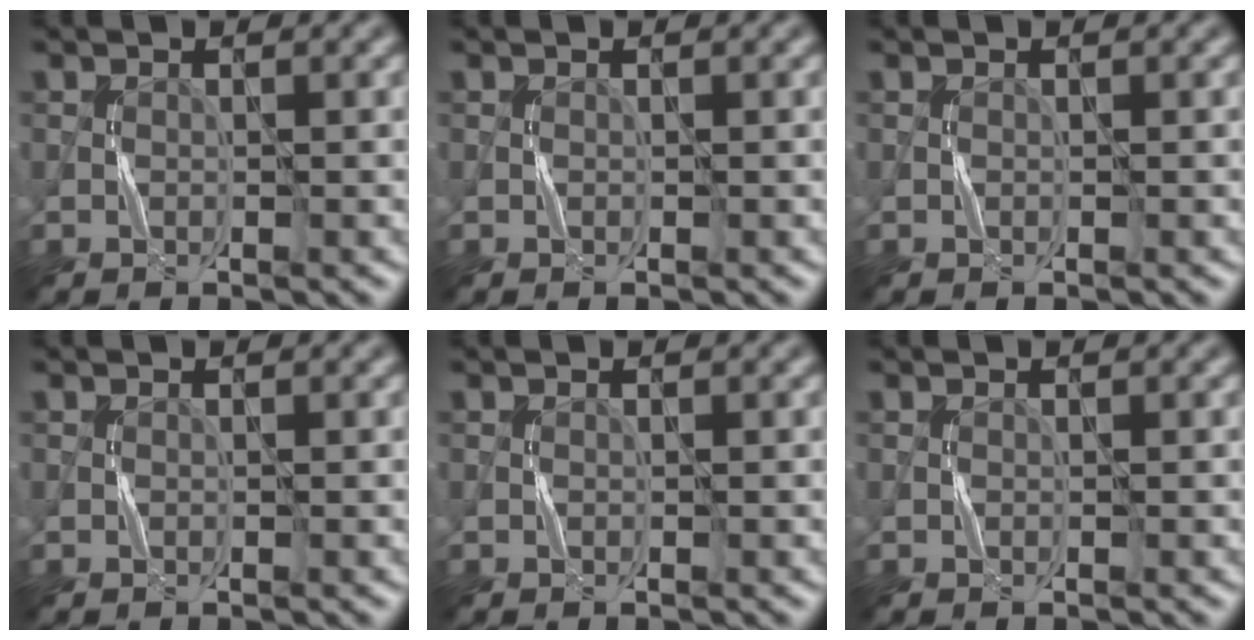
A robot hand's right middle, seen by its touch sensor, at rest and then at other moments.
{"total": 0.0}
{"total": 0.0}
{"total": 0.0}
{"total": 0.0}
{"total": 0.0}